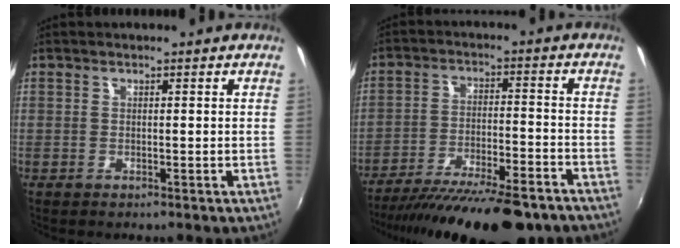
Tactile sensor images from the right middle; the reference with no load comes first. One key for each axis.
{"total": 21.7, "fx": -17.8, "fy": 4.9, "fz": 11.4, "tx": -0.205, "ty": -0.044, "tz": -0.262}